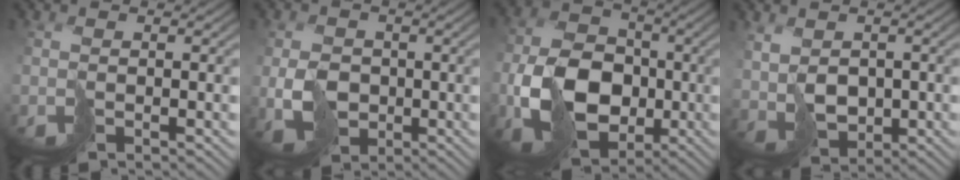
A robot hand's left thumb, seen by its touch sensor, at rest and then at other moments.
{"total": 4.6, "force": [-0.3, 4.1, 2.1], "torque": [-0.056, -0.015, -0.003]}
{"total": 12.2, "force": [-2.5, 9.3, 7.5], "torque": [-0.176, -0.023, -0.047]}
{"total": 4.1, "force": [1.0, 3.4, 2.1], "torque": [-0.041, -0.007, 0.032]}